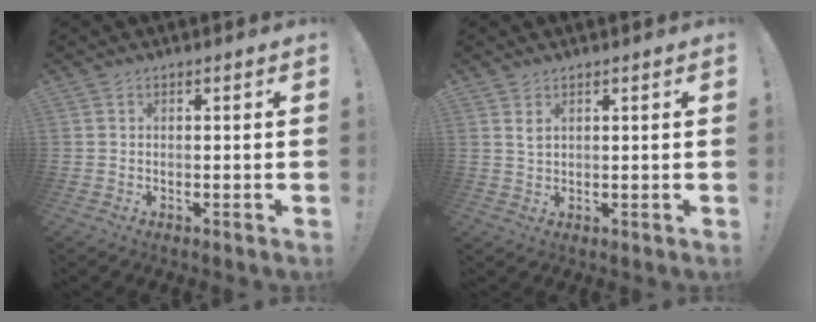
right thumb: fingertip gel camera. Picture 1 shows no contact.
{"total": 2.1, "force": [1.3, 1.0, 1.4], "torque": [-0.016, -0.006, 0.020]}